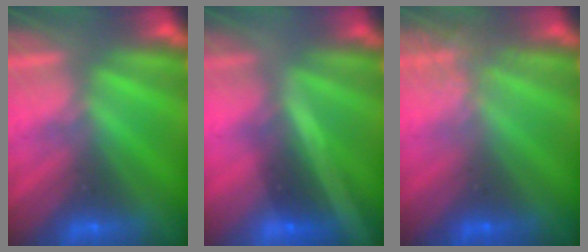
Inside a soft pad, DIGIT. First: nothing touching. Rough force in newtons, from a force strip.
{"total": 2.0}
{"total": 2.4}